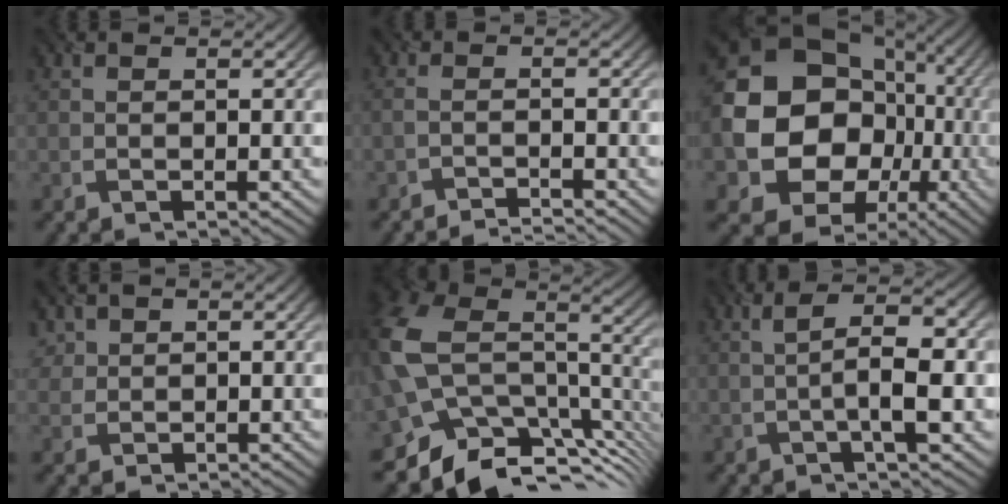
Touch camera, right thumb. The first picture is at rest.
{"total": 2.2, "force": [-1.9, 0.3, 1.1], "torque": [-0.003, 0.001, -0.047]}
{"total": 17.6, "force": [-1.5, 15.3, 8.6], "torque": [-0.189, -0.026, -0.024]}
{"total": 1.6, "force": [0.8, 1.4, 0.0], "torque": [-0.004, 0.001, 0.018]}
{"total": 14.4, "force": [-4.4, 9.7, 9.7], "torque": [-0.224, -0.030, -0.054]}
{"total": 5.8, "force": [-0.8, 1.4, 5.5], "torque": [-0.097, 0.012, -0.018]}